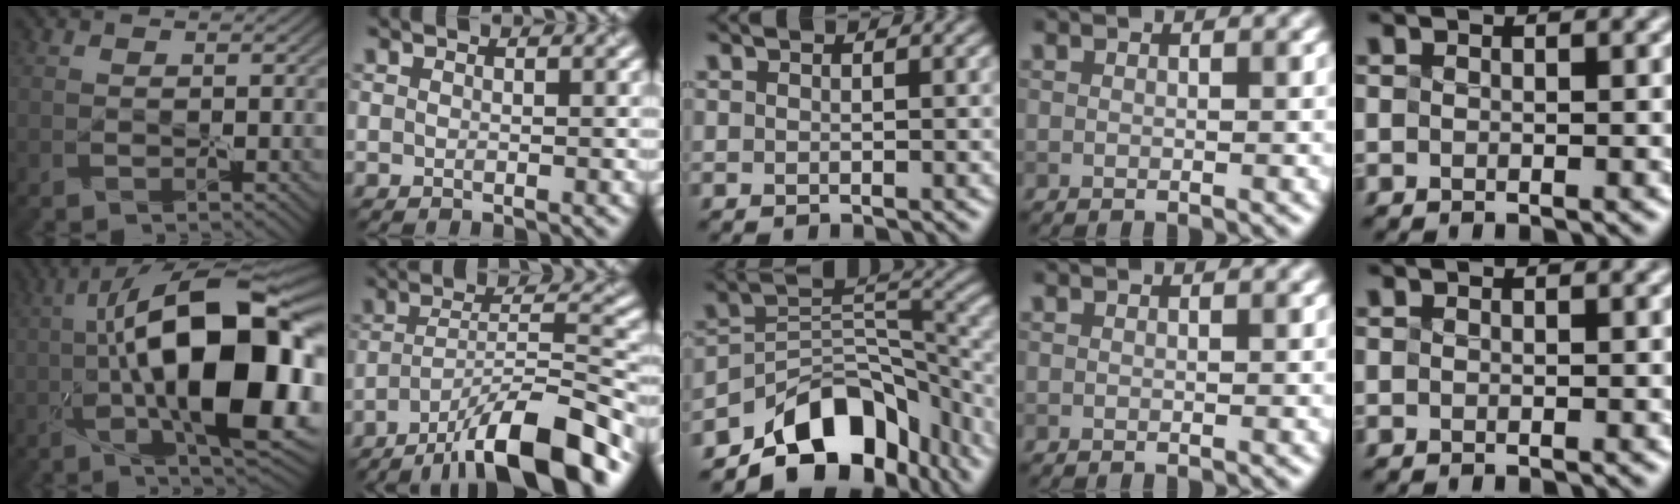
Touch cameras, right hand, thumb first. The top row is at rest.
{"thumb": {"total": 17.1, "force": [-0.6, 6.0, 16.0], "torque": [-0.246, 0.033, -0.024]}, "index": {"total": 12.2, "force": [-8.4, 2.8, 8.4], "torque": [-0.133, 0.014, -0.144]}, "middle": {"total": 10.7, "force": [-7.3, 5.7, 5.5], "torque": [-0.061, -0.006, -0.129]}}